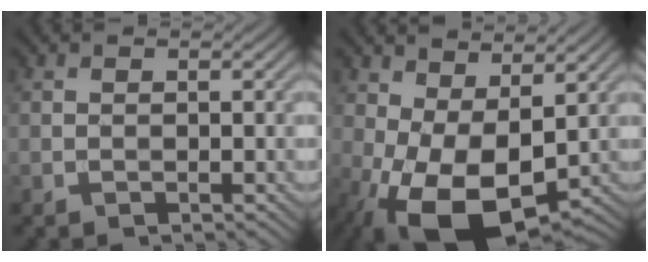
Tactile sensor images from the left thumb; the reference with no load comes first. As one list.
[{"total": 12.7, "force": [-2.4, 6.6, 10.6], "torque": [-0.220, -0.010, -0.037]}]